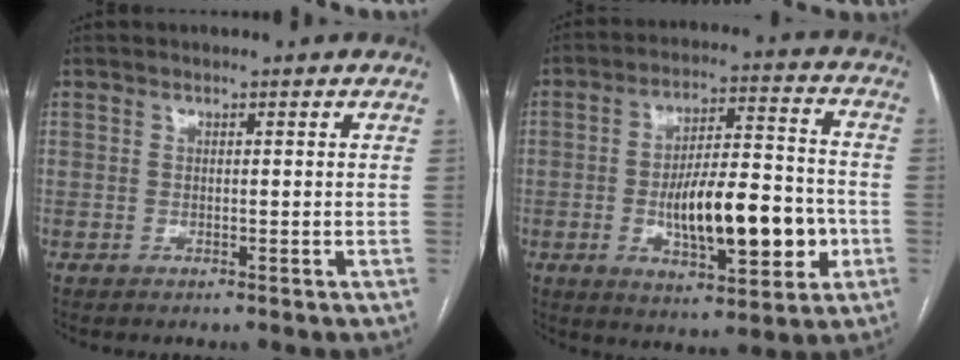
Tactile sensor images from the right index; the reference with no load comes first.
{"total": 15.7, "force": [-3.4, 5.2, 14.4], "torque": [-0.230, 0.016, -0.047]}